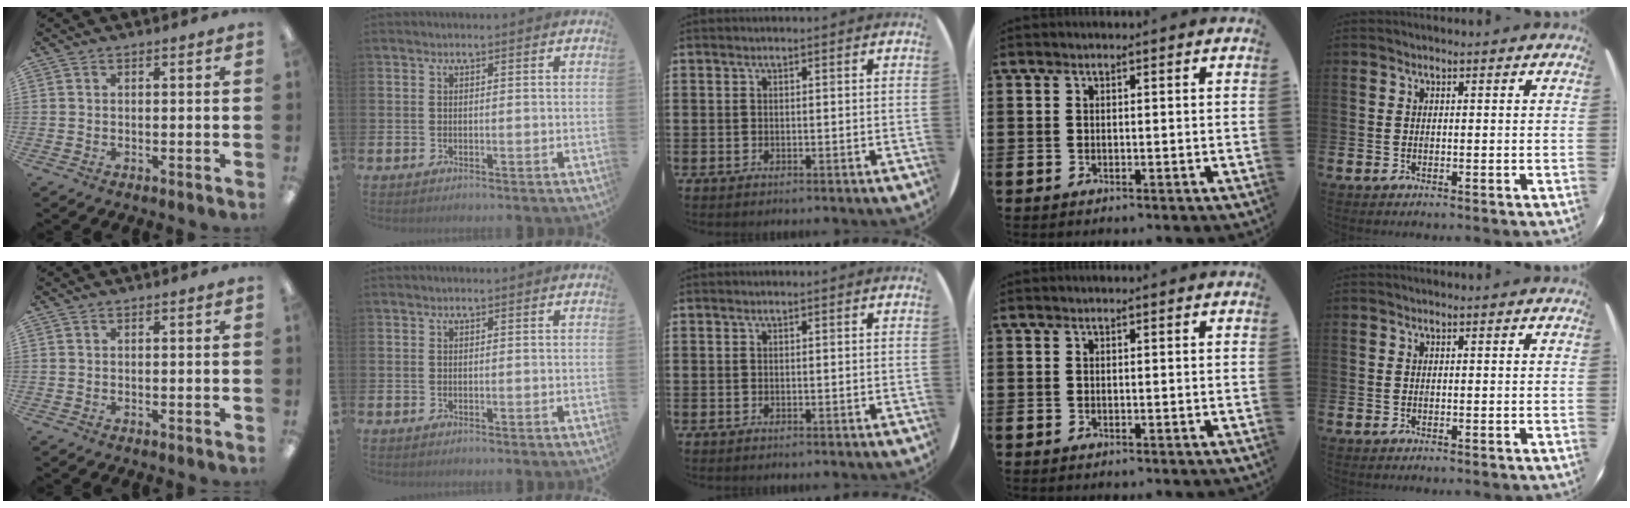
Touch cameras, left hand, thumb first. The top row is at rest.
{}